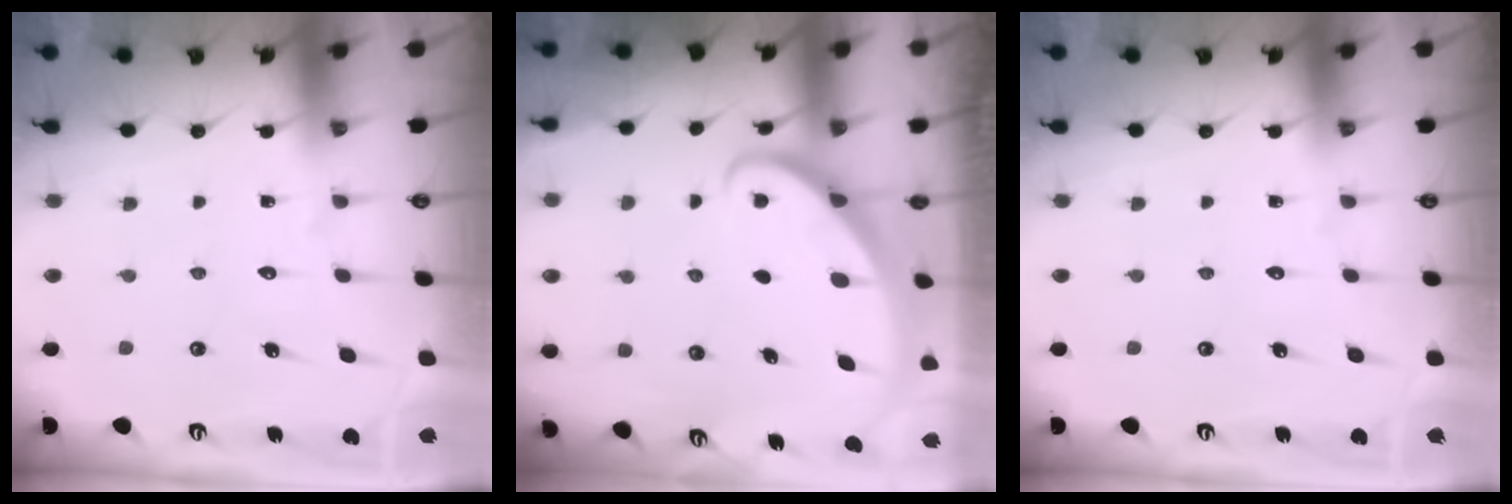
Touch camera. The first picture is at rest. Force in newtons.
{"total": 2.4, "press": 2.3, "slide": 0.3}
{"total": 0.0}